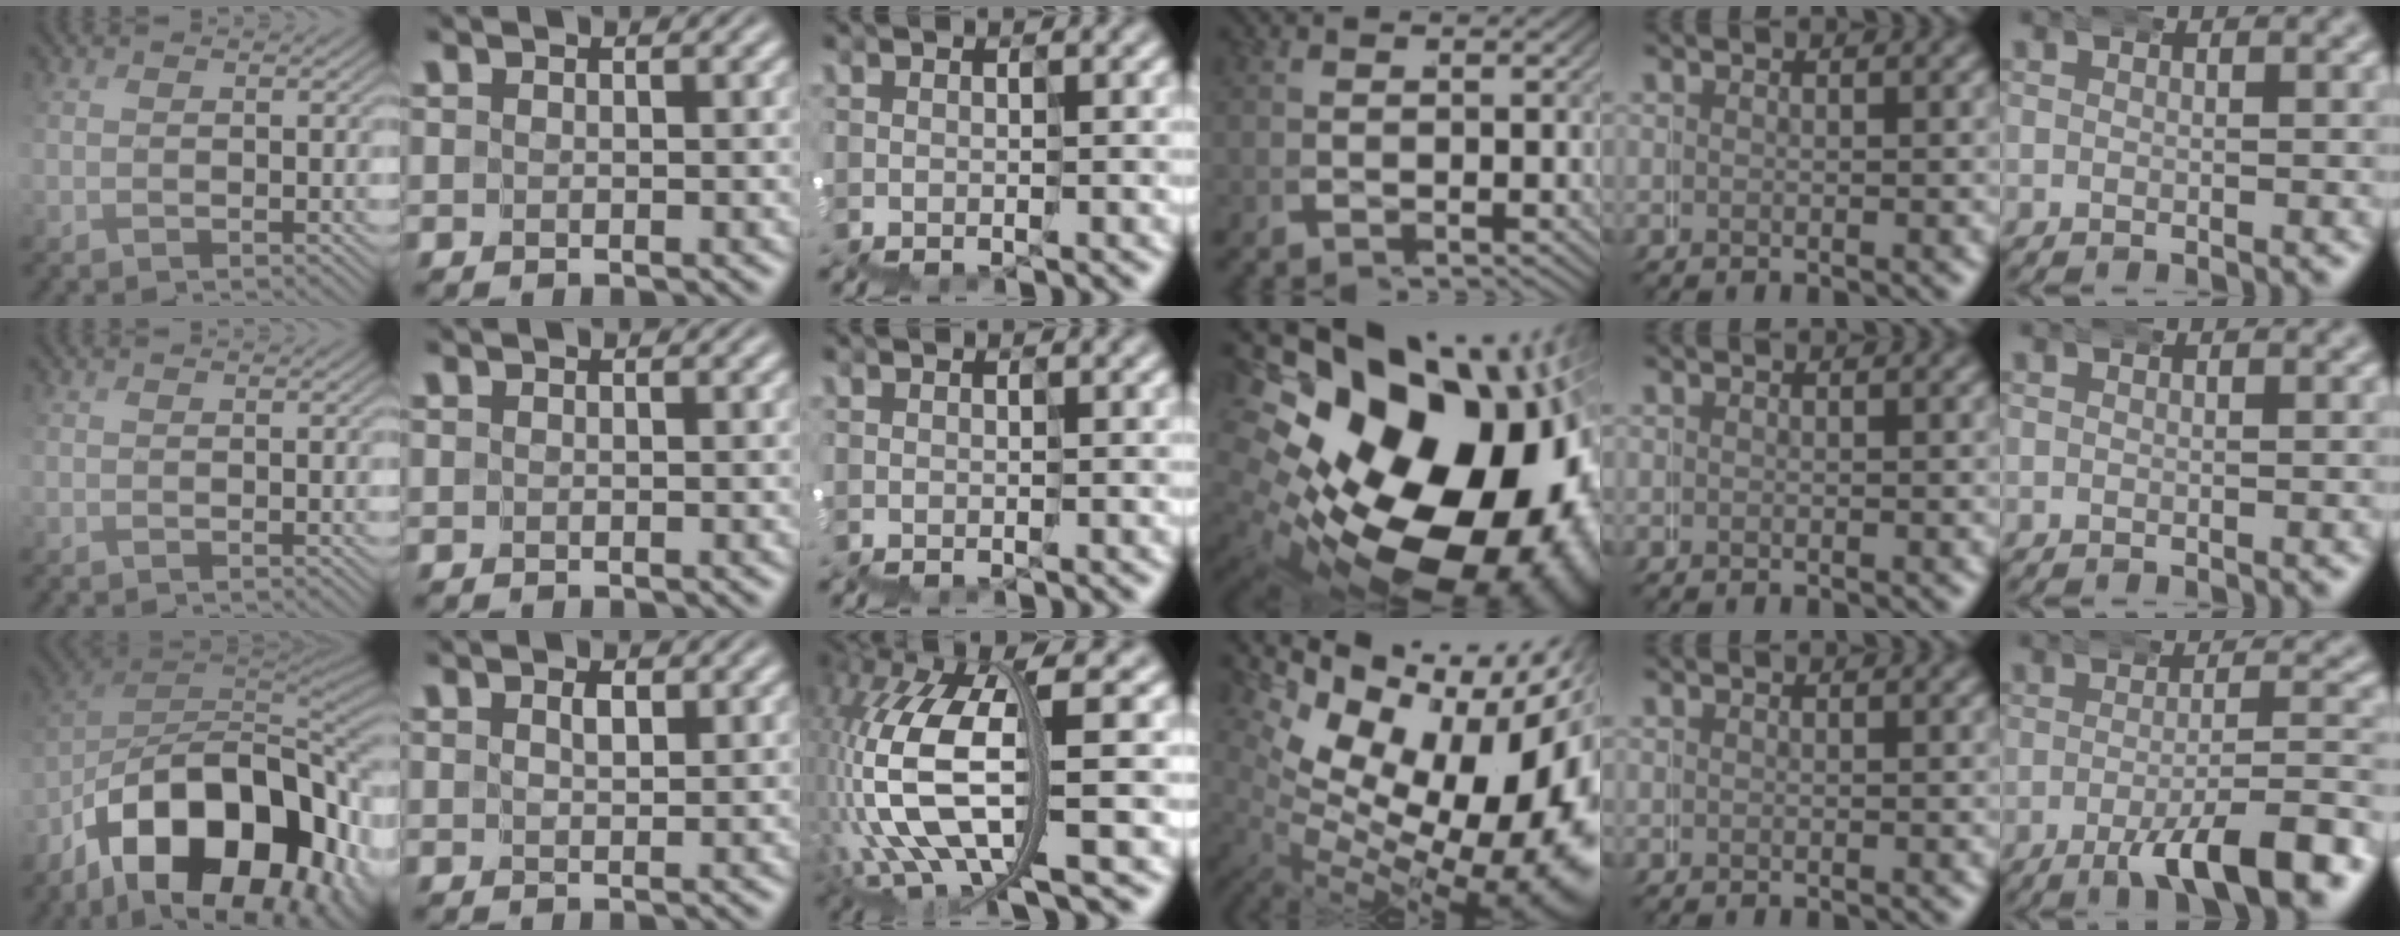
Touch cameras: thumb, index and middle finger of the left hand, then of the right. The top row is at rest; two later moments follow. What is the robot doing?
{"motion": "wrap", "object": "duck tape"}